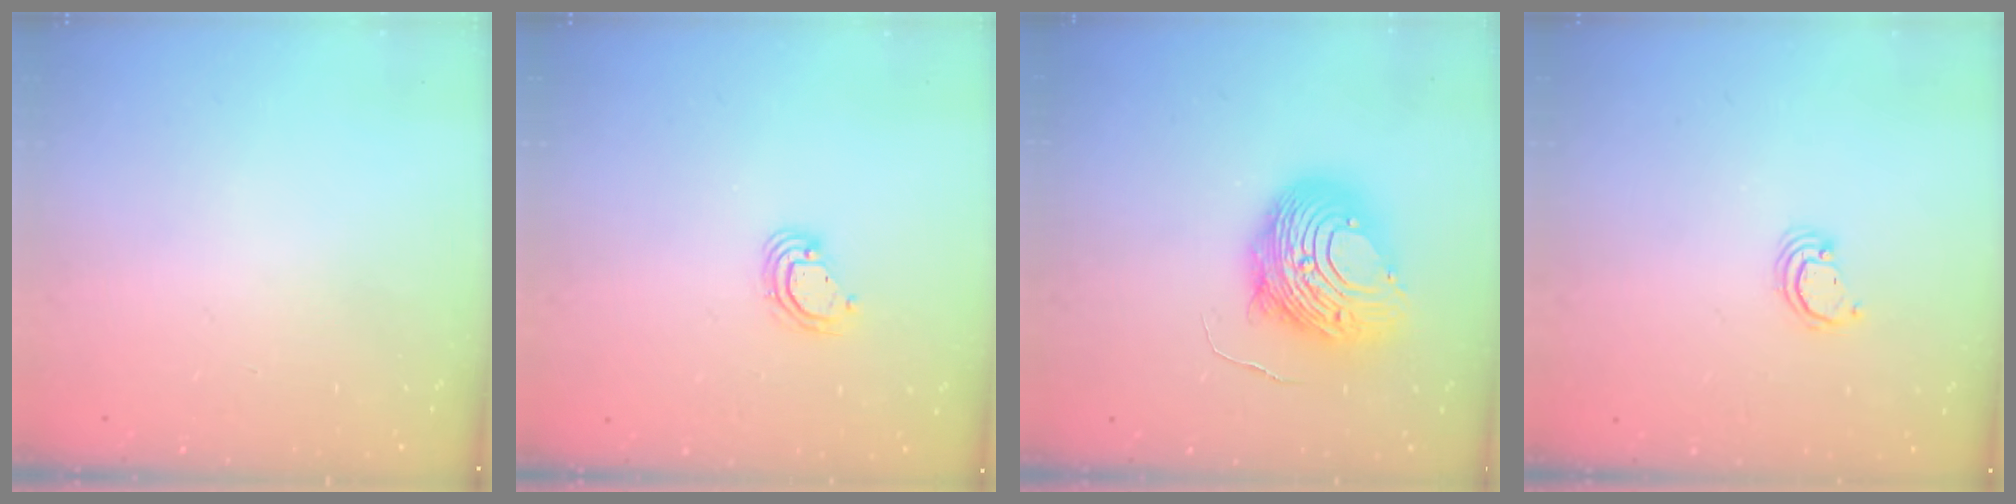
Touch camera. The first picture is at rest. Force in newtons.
{"total": 5.2, "press": 5.2, "slide": 0.3}
{"total": 13.6, "press": 13.5, "slide": 1.3}
{"total": 2.6, "press": 2.6, "slide": 0.2}